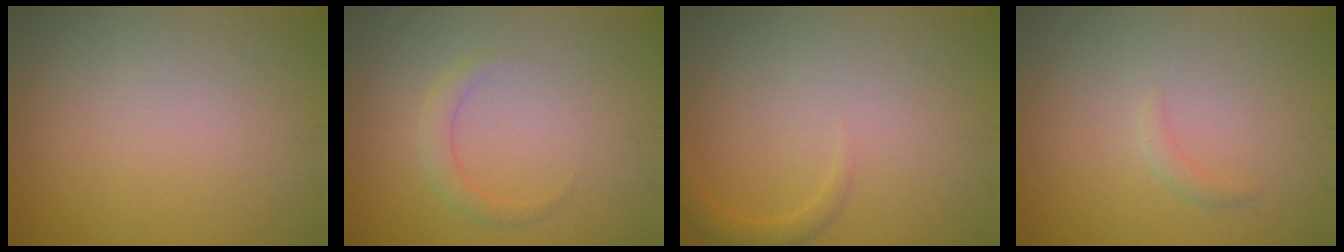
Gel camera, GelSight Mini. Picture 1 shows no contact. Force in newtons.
{"total": 1.5, "press": 1.5, "slide": 0.1}
{"total": 1.1, "press": 1.1, "slide": 0.1}
{"total": 0.8, "press": 0.8, "slide": 0.1}